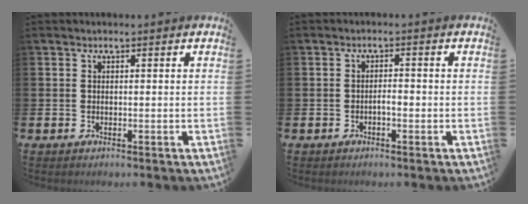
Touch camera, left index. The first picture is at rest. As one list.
[{"total": 1.2, "force": [-0.5, 0.4, 1.0], "torque": [-0.012, -0.004, -0.012]}]